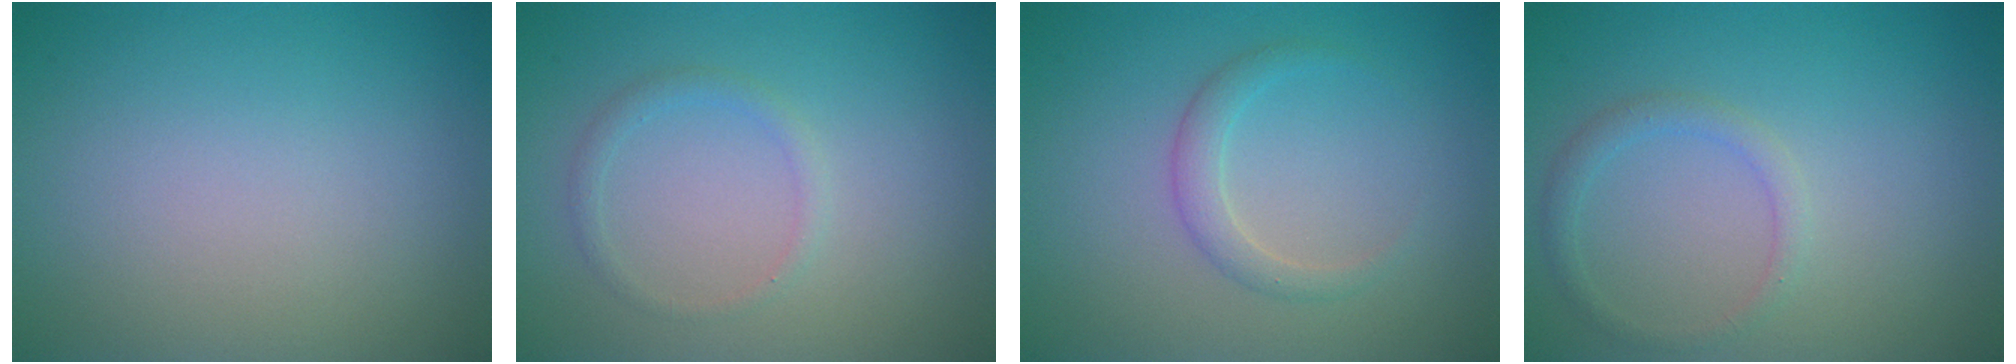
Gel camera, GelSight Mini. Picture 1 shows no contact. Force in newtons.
{"total": 1.2, "press": 1.2, "slide": 0.1}
{"total": 1.7, "press": 1.7, "slide": 0.1}
{"total": 1.5, "press": 1.5, "slide": 0.1}